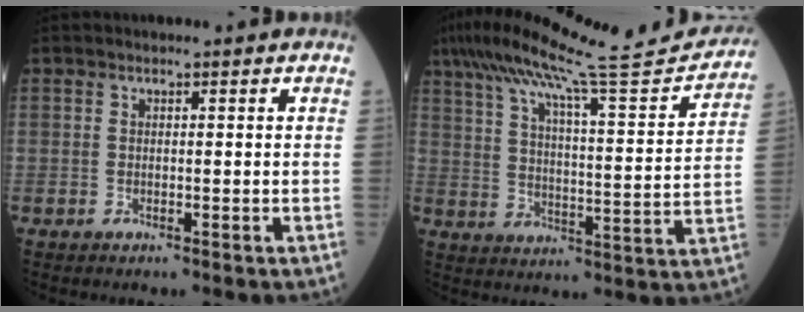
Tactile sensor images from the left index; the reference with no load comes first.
{"total": 20.9, "force": [18.8, 0.1, 9.1], "torque": [-0.153, -0.016, 0.268]}